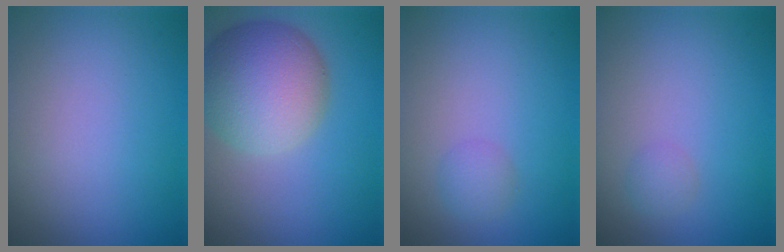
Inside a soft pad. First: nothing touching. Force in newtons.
{"total": 9.0, "press": 9.0, "slide": 0.5}
{"total": 1.3, "press": 1.3, "slide": 0.0}
{"total": 1.0, "press": 1.0, "slide": 0.0}